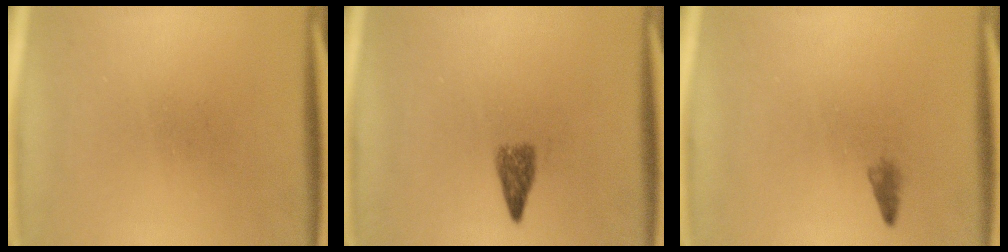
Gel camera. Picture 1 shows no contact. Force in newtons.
{"total": 2.3}
{"total": 0.9}